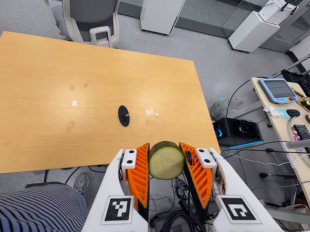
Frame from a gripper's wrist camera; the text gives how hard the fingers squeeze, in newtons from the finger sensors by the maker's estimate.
{"total": 11.1, "left": 10.3, "right": 11.8}